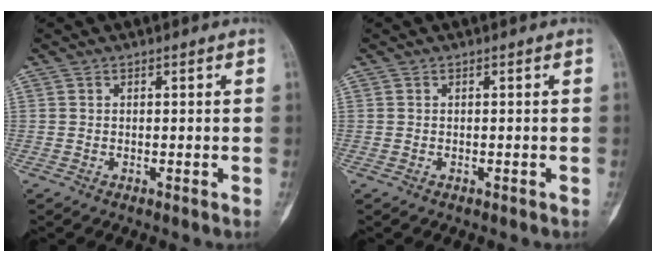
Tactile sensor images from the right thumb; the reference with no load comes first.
{"total": 0.0}